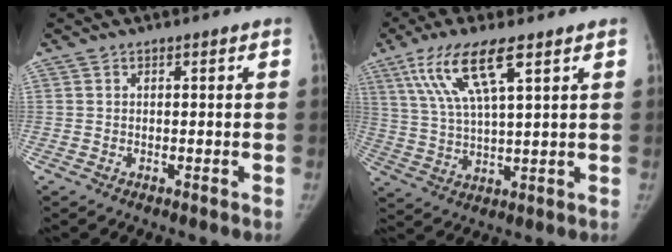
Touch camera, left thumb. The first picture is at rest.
{"total": 12.1, "force": [6.2, 2.8, 10.0], "torque": [-0.212, -0.014, 0.124]}